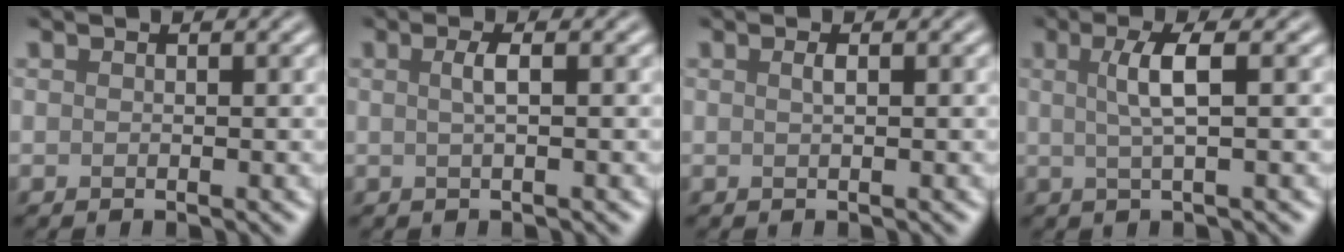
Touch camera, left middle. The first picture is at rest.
{"total": 1.6, "force": [0.2, 0.4, 1.6], "torque": [-0.029, 0.005, 0.001]}
{"total": 0.9, "force": [0.3, 0.3, 0.8], "torque": [-0.012, 0.005, 0.003]}
{"total": 3.4, "force": [0.6, 0.8, 3.3], "torque": [-0.057, 0.003, 0.007]}